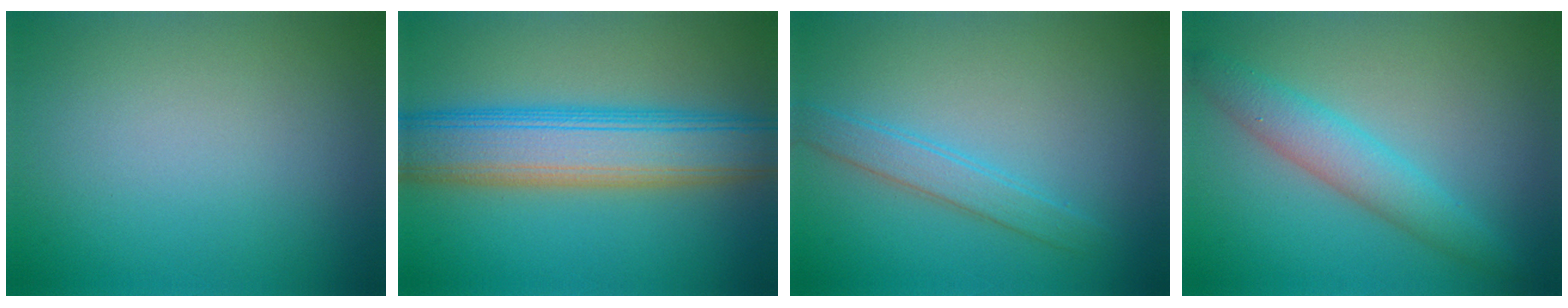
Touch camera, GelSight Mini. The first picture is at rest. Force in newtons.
{"total": 8.8, "press": 8.8, "slide": 0.2}
{"total": 2.3, "press": 2.3, "slide": 0.0}
{"total": 3.7, "press": 3.7, "slide": 0.1}